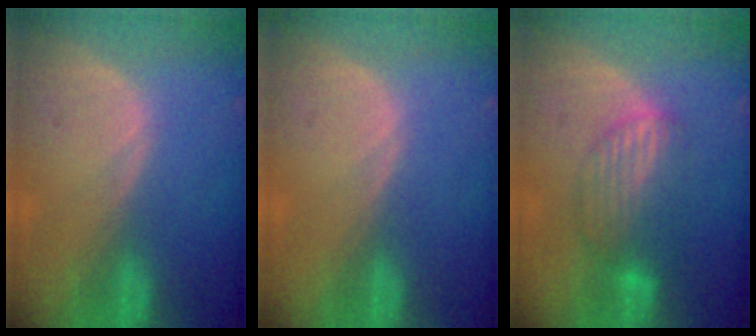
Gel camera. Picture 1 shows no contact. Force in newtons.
{"total": 0.6, "press": 0.2, "slide": 0.5}
{"total": 6.4, "press": 6.4, "slide": 0.2}